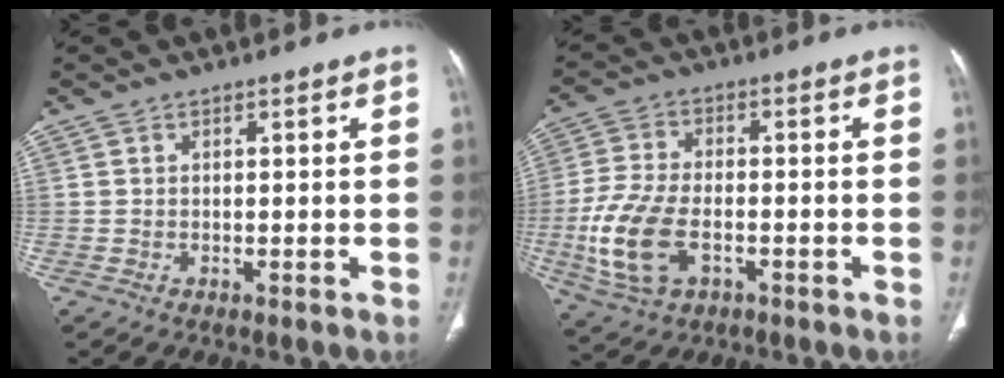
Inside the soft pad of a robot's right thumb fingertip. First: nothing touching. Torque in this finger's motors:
{"motor_torque": [0.12, -0.03, 1.24, 0.01, 0.39]}